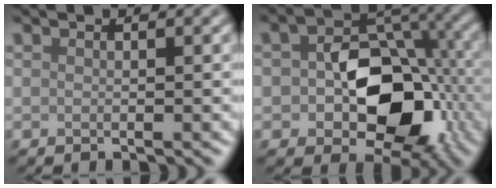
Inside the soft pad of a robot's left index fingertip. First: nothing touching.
{"total": 9.8, "force": [-1.6, 6.6, 7.1], "torque": [-0.100, 0.001, -0.027]}